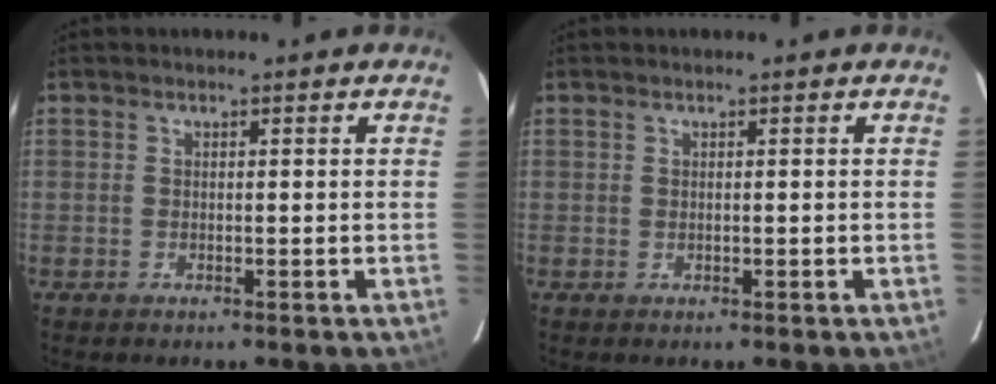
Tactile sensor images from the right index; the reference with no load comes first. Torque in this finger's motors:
{"motor_torque": [0.00, 0.00, 0.01, 0.00]}